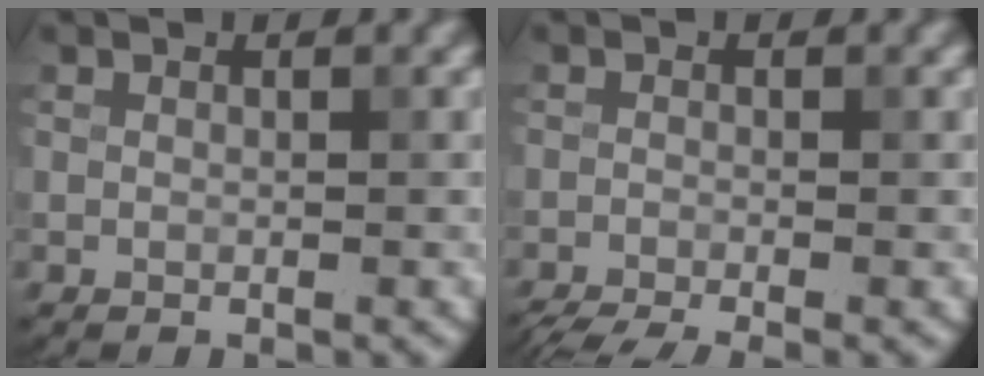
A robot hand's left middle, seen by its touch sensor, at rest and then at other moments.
{"total": 4.6, "force": [-3.6, 1.0, 2.8], "torque": [-0.042, -0.024, -0.063]}